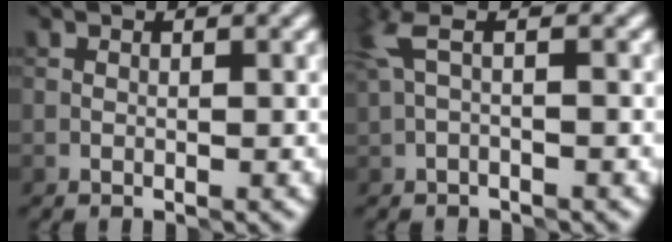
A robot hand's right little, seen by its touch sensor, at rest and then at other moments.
{"total": 2.4, "force": [0.5, 0.5, 2.3], "torque": [-0.051, 0.007, 0.008]}